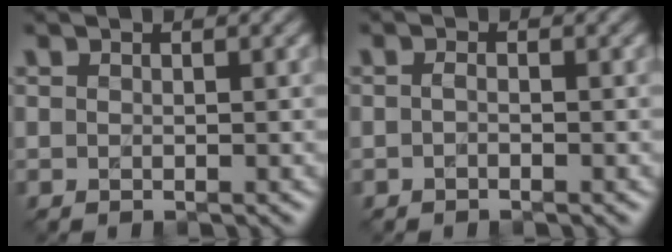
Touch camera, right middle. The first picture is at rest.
{"total": 0.7, "force": [-0.4, 0.2, 0.5], "torque": [-0.013, -0.001, -0.009]}